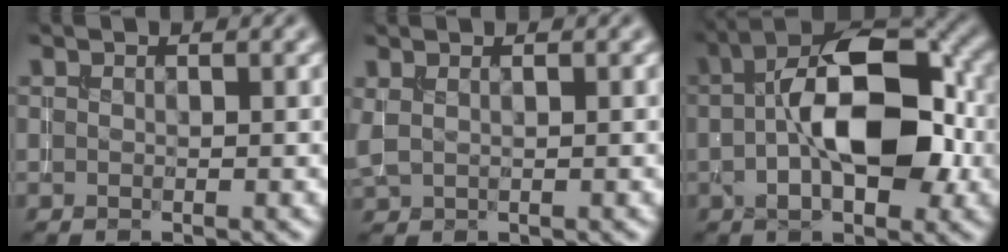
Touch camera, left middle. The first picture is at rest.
{"total": 1.1, "force": [0.6, 0.5, 0.8], "torque": [-0.016, 0.004, 0.015]}
{"total": 10.4, "force": [0.2, 5.2, 9.1], "torque": [-0.141, 0.020, -0.006]}